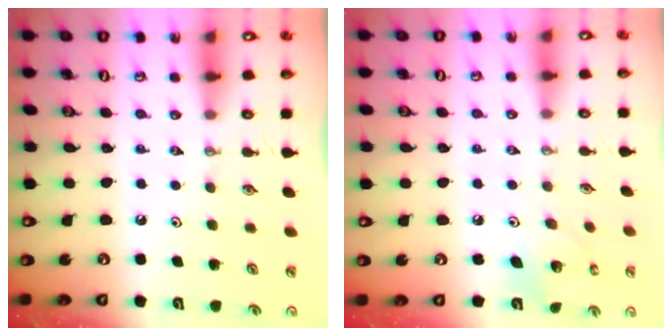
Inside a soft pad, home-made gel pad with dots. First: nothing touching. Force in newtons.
{"total": 6.1, "press": 6.1, "slide": 0.4}